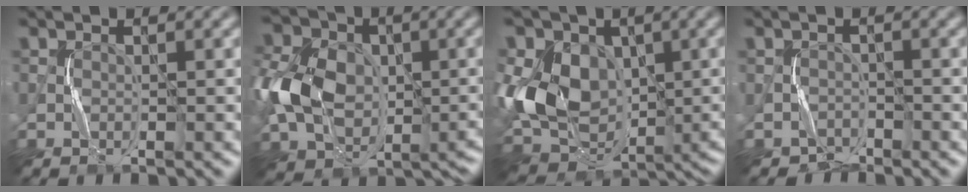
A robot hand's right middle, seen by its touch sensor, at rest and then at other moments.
{"total": 12.2, "force": [-1.5, 9.0, 8.1], "torque": [-0.171, -0.010, -0.035]}
{"total": 13.4, "force": [1.2, 9.6, 9.3], "torque": [-0.200, -0.001, 0.018]}
{"total": 1.4, "force": [-1.1, 0.7, -0.6], "torque": [0.019, 0.002, -0.025]}